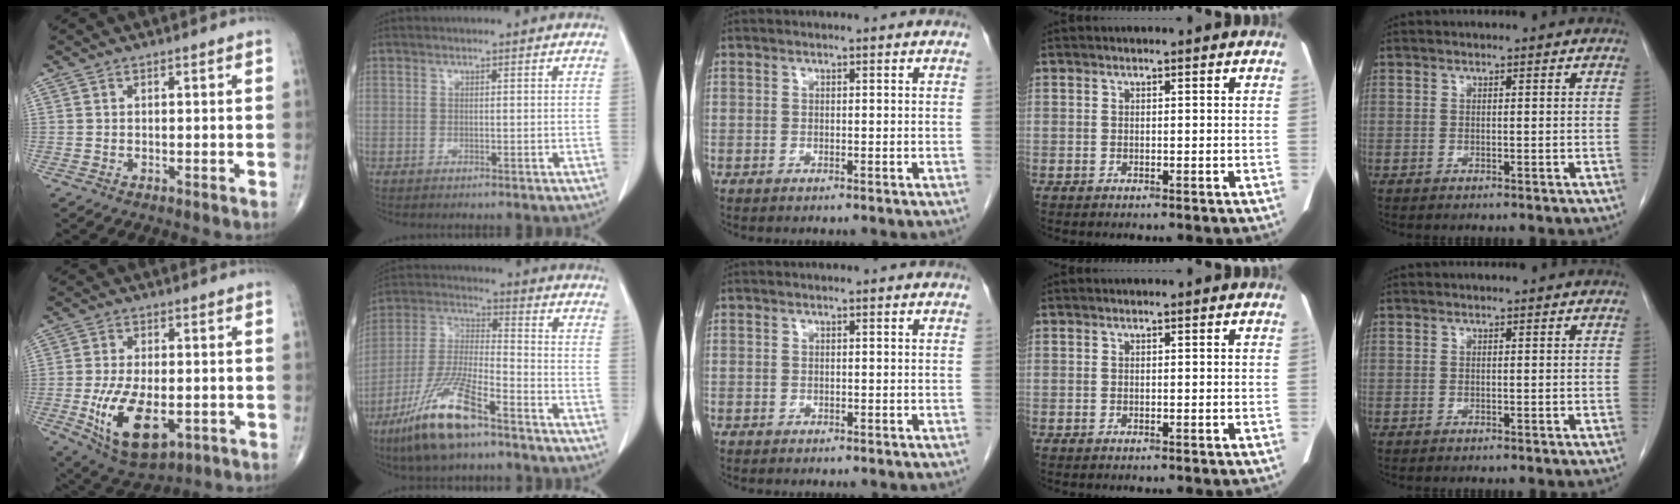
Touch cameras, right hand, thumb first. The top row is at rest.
{"thumb": {"total": 14.2, "force": [-3.6, 7.3, 11.6], "torque": [-0.200, -0.008, -0.044]}, "index": {"total": 13.9, "force": [-9.0, 2.6, 10.3], "torque": [-0.222, -0.026, -0.169]}}